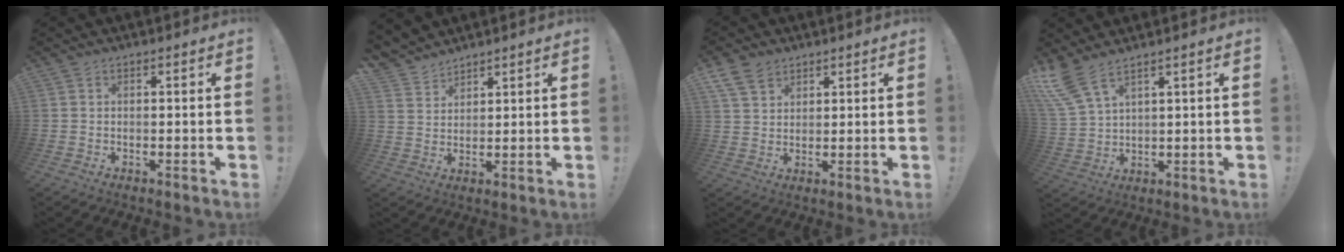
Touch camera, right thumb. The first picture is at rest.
{"total": 5.7, "force": [5.1, 2.4, 1.0], "torque": [-0.021, -0.036, 0.099]}
{"total": 7.0, "force": [4.6, 4.5, 2.6], "torque": [-0.043, -0.020, 0.092]}
{"total": 7.9, "force": [5.8, 2.1, 4.9], "torque": [-0.112, -0.028, 0.113]}